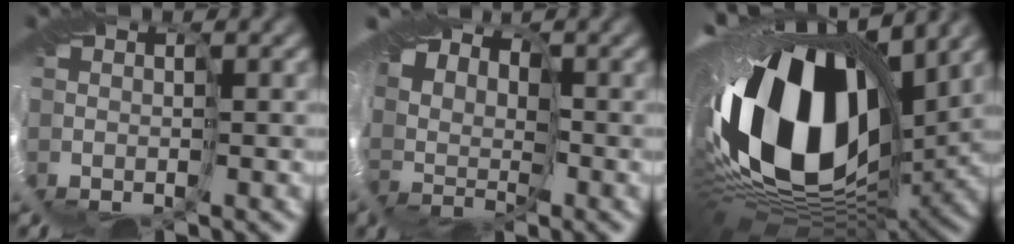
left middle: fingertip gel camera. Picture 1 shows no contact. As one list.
[{"total": 9.1, "force": [3.9, 5.9, 5.7], "torque": [-0.104, 0.026, 0.050]}, {"total": 18.4, "force": [2.0, 10.9, 14.7], "torque": [-0.292, -0.038, 0.035]}]